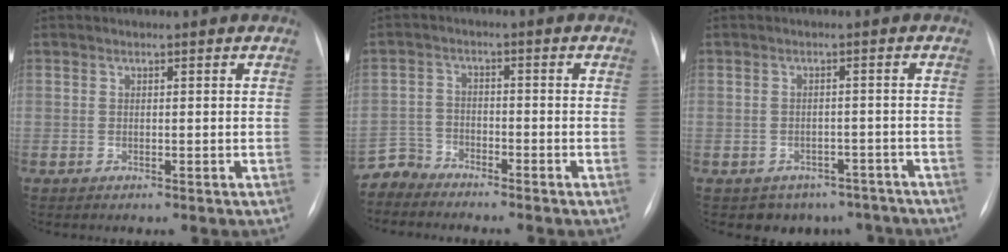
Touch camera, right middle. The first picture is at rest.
{"total": 3.9, "force": [-3.7, 0.5, -1.1], "torque": [0.020, -0.009, -0.073]}
{"total": 7.2, "force": [-5.6, 4.5, 0.4], "torque": [0.004, 0.016, -0.058]}